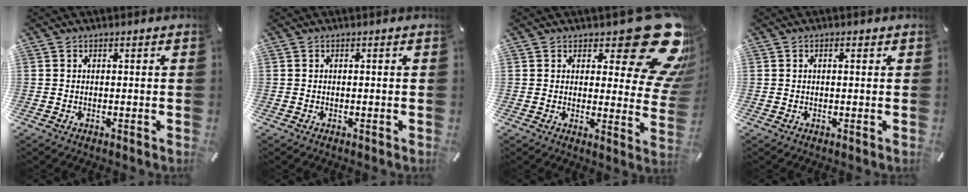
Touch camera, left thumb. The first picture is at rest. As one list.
[{"total": 0.0}, {"total": 21.5, "force": [11.8, 8.7, 15.8], "torque": [-0.175, -0.086, 0.195]}, {"total": 1.2, "force": [0.3, 0.6, 1.0], "torque": [-0.013, 0.002, 0.002]}]